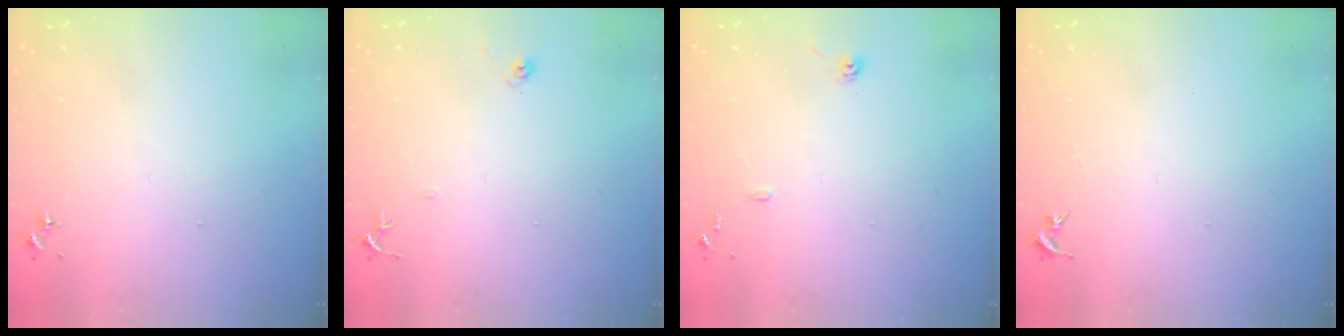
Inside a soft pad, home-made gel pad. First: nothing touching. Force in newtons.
{"total": 6.4, "press": 6.4, "slide": 0.6}
{"total": 8.8, "press": 8.8, "slide": 0.8}
{"total": 0.0}